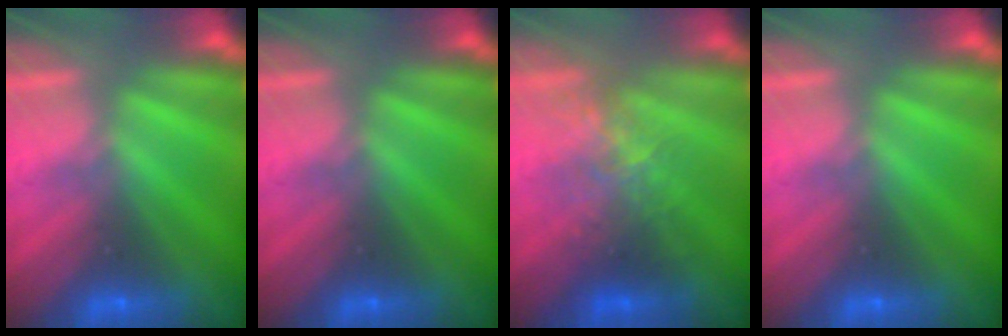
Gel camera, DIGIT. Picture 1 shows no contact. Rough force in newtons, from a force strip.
{"total": 0.0}
{"total": 2.5}
{"total": 0.0}